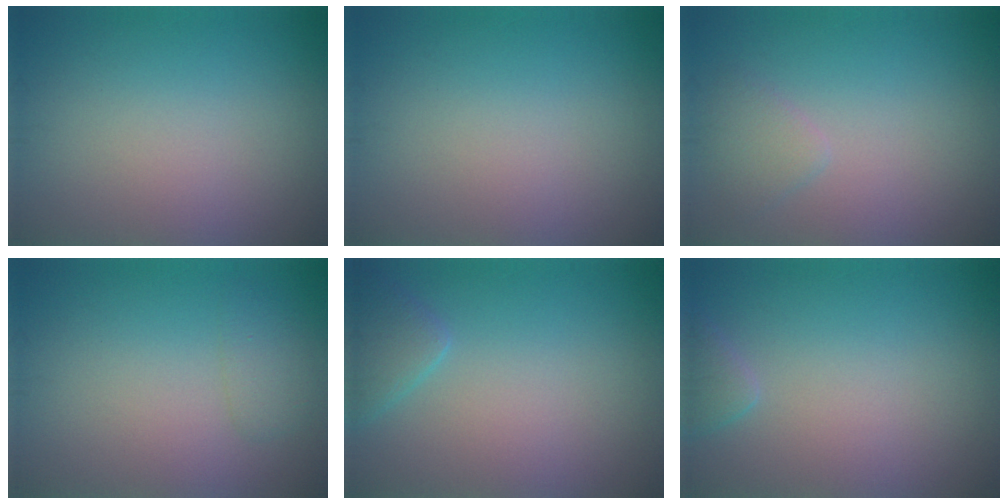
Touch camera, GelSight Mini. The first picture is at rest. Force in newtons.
{"total": 0.0}
{"total": 1.5, "press": 1.5, "slide": 0.1}
{"total": 1.4, "press": 1.4, "slide": 0.1}
{"total": 2.2, "press": 2.2, "slide": 0.1}
{"total": 1.3, "press": 1.3, "slide": 0.1}